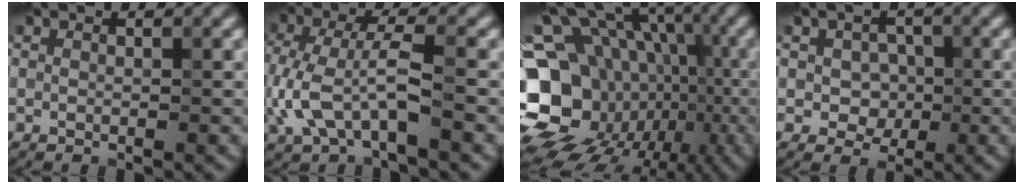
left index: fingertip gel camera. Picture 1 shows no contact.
{"total": 5.3, "force": [-1.3, 2.0, 4.7], "torque": [-0.109, 0.008, -0.024]}
{"total": 21.3, "force": [-6.9, 17.8, 9.5], "torque": [-0.174, -0.006, -0.122]}
{"total": 2.8, "force": [-0.2, 2.3, 1.7], "torque": [-0.024, -0.002, -0.008]}